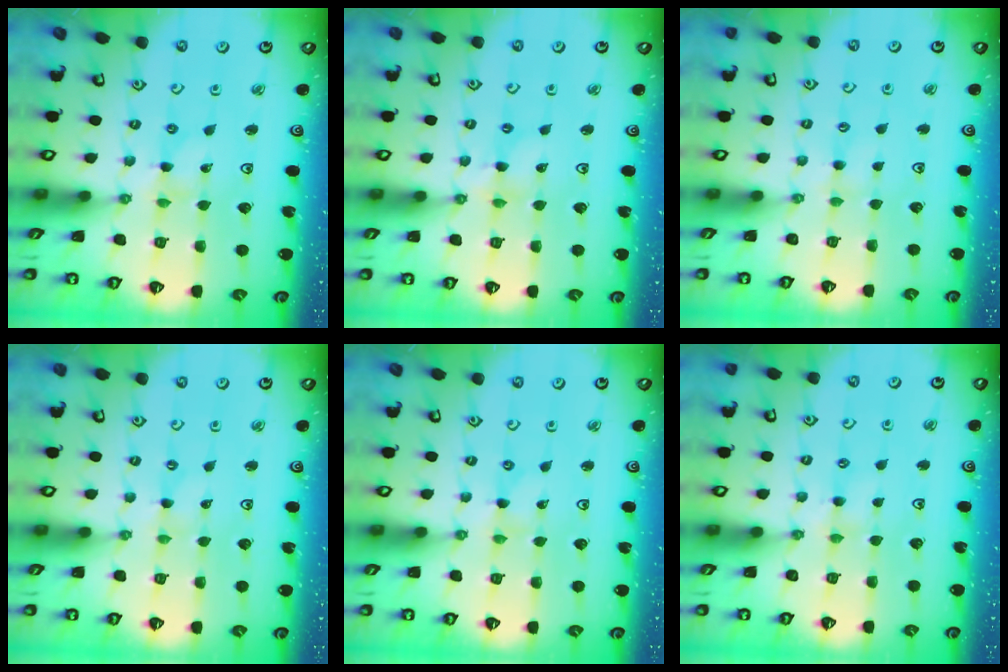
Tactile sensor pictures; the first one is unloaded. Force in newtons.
{"total": 3.0, "press": 3.0, "slide": 0.3}
{"total": 1.8, "press": 1.8, "slide": 0.3}
{"total": 0.0}
{"total": 0.0}
{"total": 3.0, "press": 2.9, "slide": 0.5}